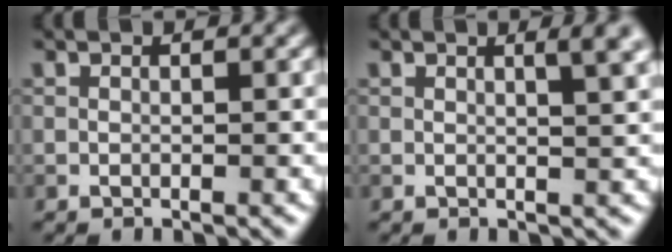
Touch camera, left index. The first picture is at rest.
{"total": 2.9, "force": [1.3, 0.8, 2.5], "torque": [-0.019, 0.017, 0.009]}